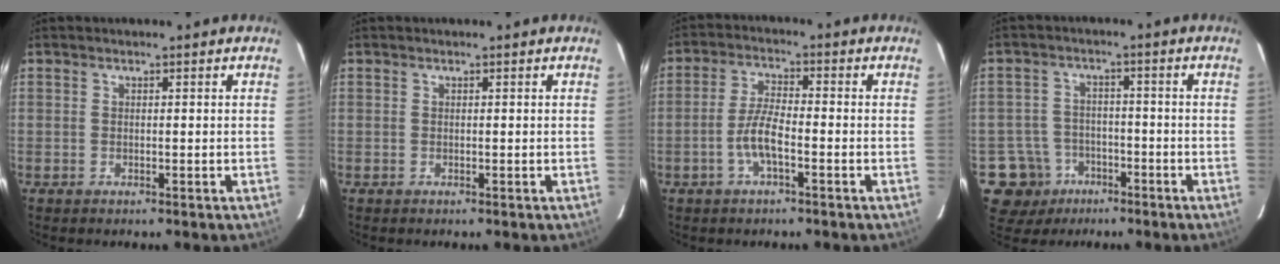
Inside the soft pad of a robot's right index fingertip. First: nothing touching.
{"total": 0.0}
{"total": 5.5, "force": [-2.3, 1.3, 4.8], "torque": [-0.103, 0.004, -0.046]}
{"total": 8.2, "force": [-4.2, 7.0, 0.8], "torque": [-0.038, 0.030, -0.061]}